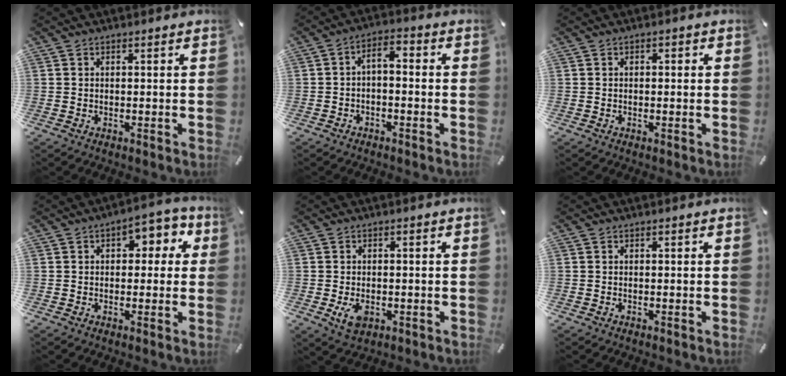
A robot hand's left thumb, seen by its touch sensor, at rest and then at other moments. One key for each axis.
{"total": 3.7, "fx": -2.0, "fy": 1.7, "fz": 2.6, "tx": -0.046, "ty": 0.018, "tz": -0.040}
{"total": 0.8, "fx": -0.2, "fy": 0.4, "fz": 0.6, "tx": -0.010, "ty": 0.002, "tz": -0.004}
{"total": 6.5, "fx": 1.5, "fy": 4.3, "fz": 4.6, "tx": -0.048, "ty": -0.002, "tz": 0.015}
{"total": 4.0, "fx": -1.1, "fy": 2.6, "fz": 2.8, "tx": -0.068, "ty": -0.001, "tz": -0.022}
{"total": 0.0}